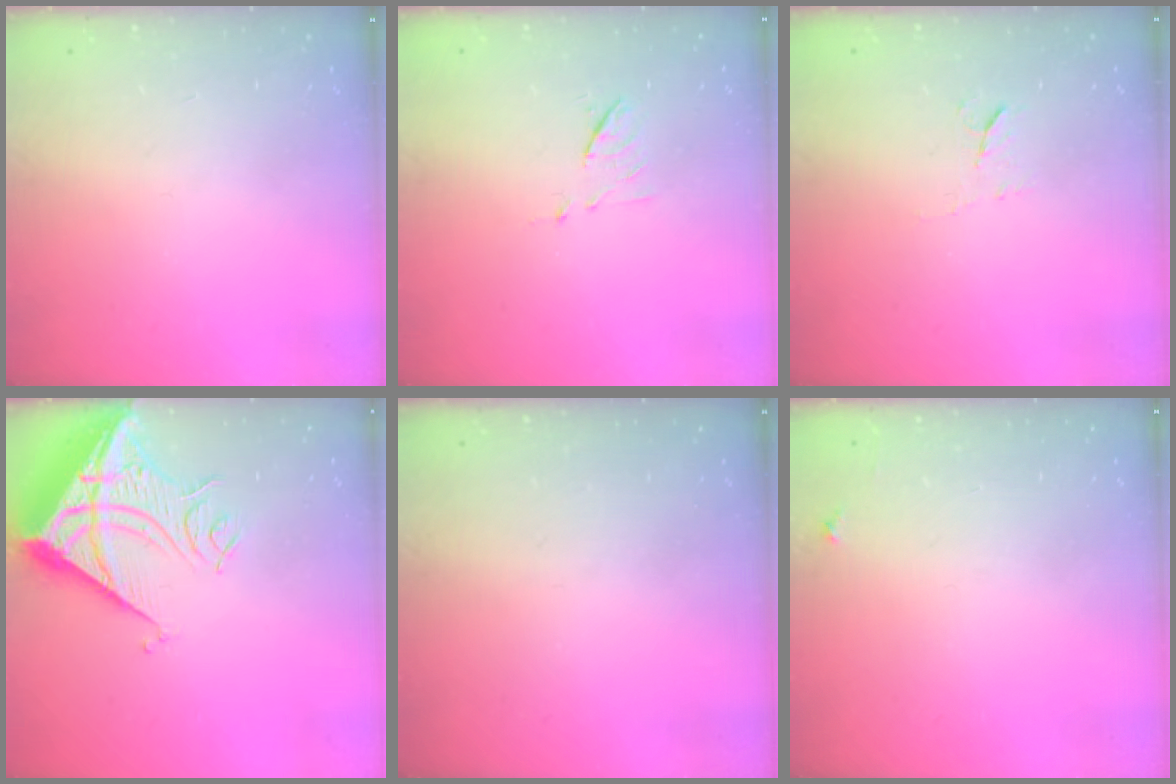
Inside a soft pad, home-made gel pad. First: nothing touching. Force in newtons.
{"total": 6.0, "press": 5.9, "slide": 0.6}
{"total": 5.4, "press": 5.3, "slide": 0.7}
{"total": 14.2, "press": 14.1, "slide": 1.9}
{"total": 0.0}
{"total": 4.7, "press": 4.6, "slide": 0.5}